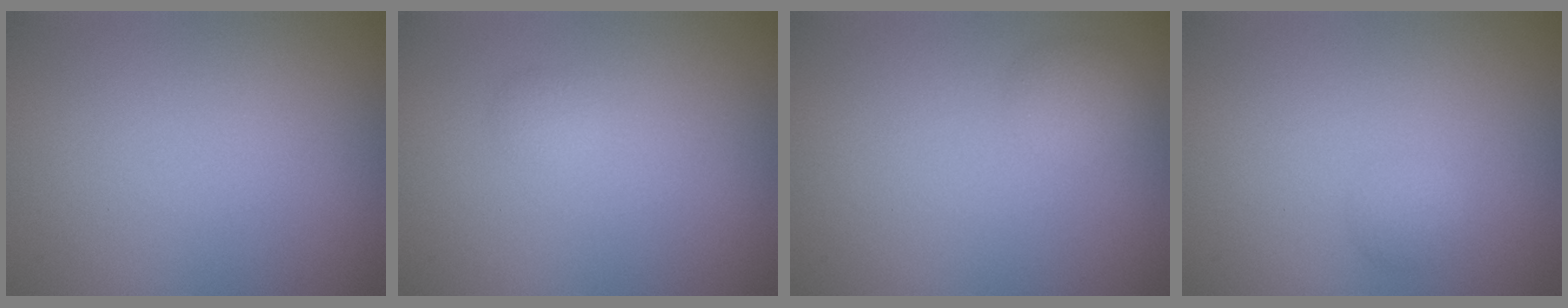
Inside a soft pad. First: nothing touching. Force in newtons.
{"total": 0.7, "press": 0.7, "slide": 0.0}
{"total": 1.5, "press": 1.5, "slide": 0.0}
{"total": 0.9, "press": 0.8, "slide": 0.1}